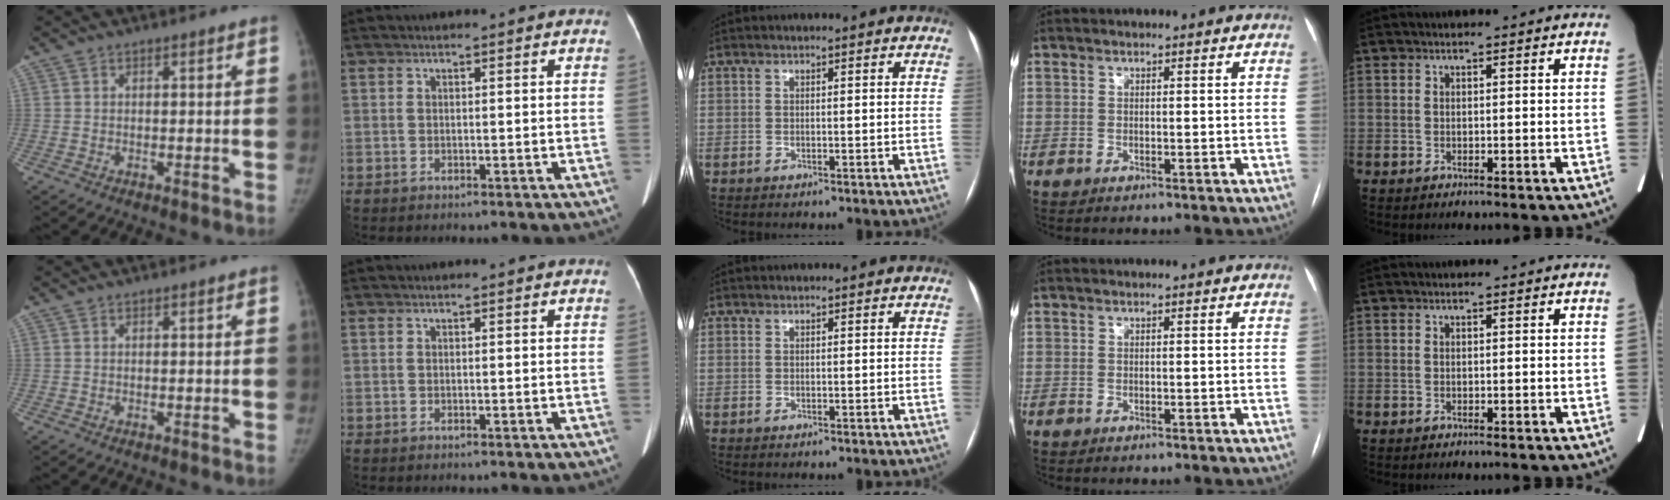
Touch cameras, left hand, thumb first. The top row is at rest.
{}